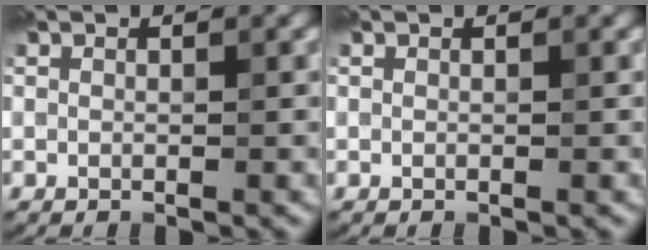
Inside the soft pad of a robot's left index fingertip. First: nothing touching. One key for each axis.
{"total": 0.0}